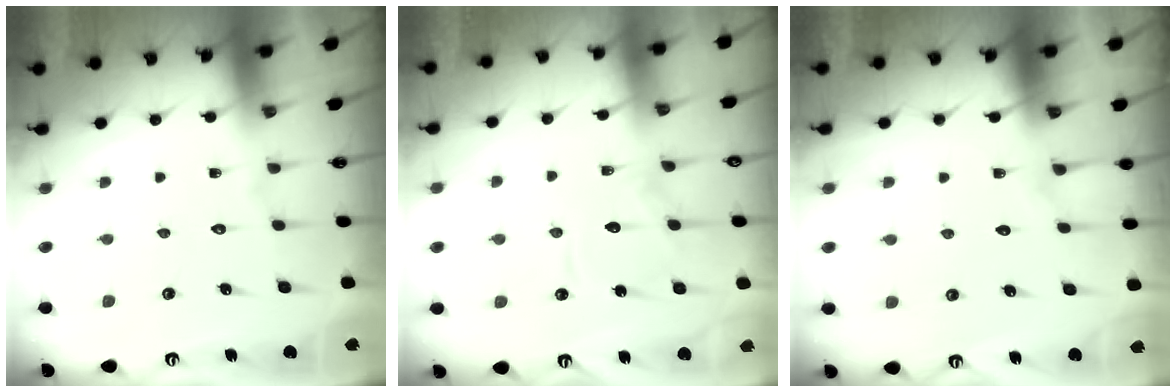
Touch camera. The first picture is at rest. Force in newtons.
{"total": 8.9, "press": 8.8, "slide": 0.7}
{"total": 4.0, "press": 4.0, "slide": 0.4}